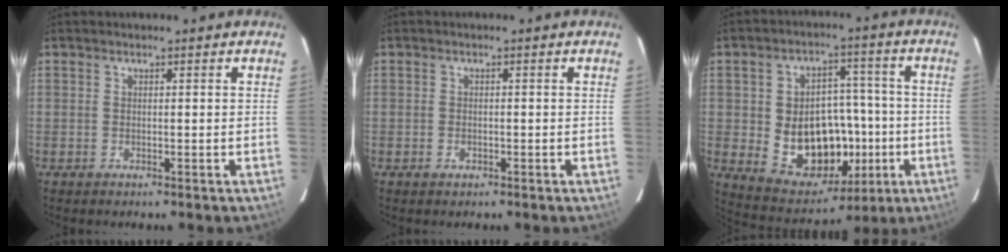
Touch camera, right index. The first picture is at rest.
{"total": 1.2, "force": [-0.6, 0.9, 0.6], "torque": [-0.011, 0.001, -0.010]}
{"total": 17.1, "force": [-3.1, 12.5, 11.1], "torque": [-0.219, 0.013, -0.017]}